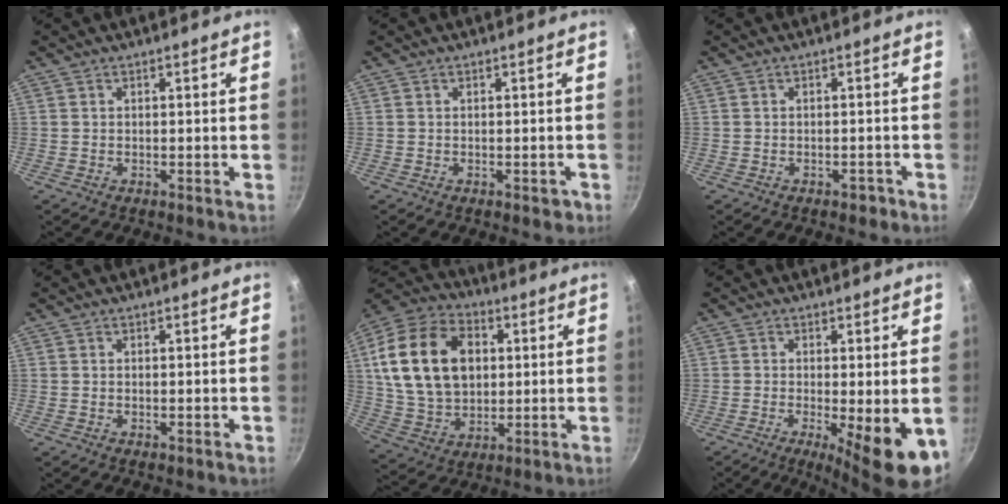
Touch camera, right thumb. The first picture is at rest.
{"total": 1.3, "force": [-0.6, 0.6, 0.9], "torque": [-0.010, 0.004, -0.005]}
{"total": 0.9, "force": [-0.6, 0.5, 0.4], "torque": [0.000, 0.011, -0.002]}
{"total": 0.6, "force": [0.0, 0.3, 0.5], "torque": [-0.007, -0.001, -0.002]}
{"total": 21.8, "force": [4.1, 15.4, 15.0], "torque": [-0.254, 0.005, 0.076]}
{"total": 9.9, "force": [-2.6, 2.2, 9.3], "torque": [-0.123, -0.012, -0.029]}